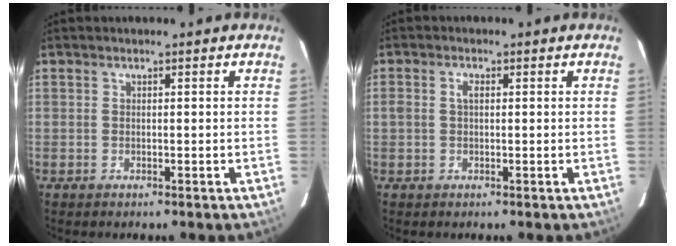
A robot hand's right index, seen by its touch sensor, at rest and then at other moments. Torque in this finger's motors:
{"motor_torque": [0.23, 0.03, 0.13, 0.04]}